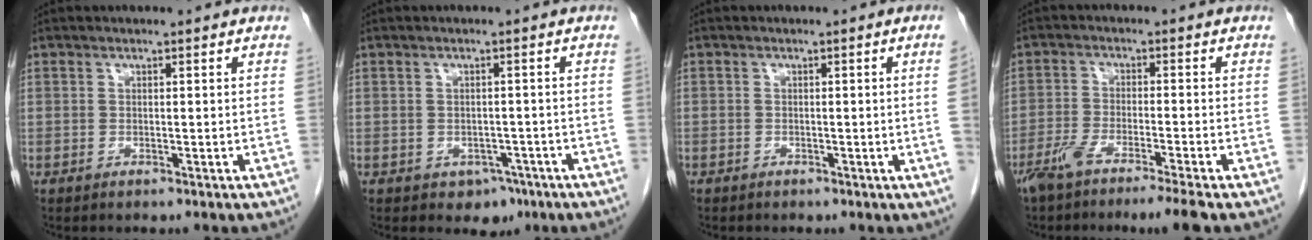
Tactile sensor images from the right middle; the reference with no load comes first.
{"total": 3.0, "force": [-1.6, 2.2, 1.2], "torque": [-0.008, 0.006, -0.013]}
{"total": 1.6, "force": [-0.3, -0.5, 1.4], "torque": [-0.018, -0.001, -0.007]}
{"total": 7.6, "force": [-5.7, -0.4, 5.1], "torque": [-0.085, -0.012, -0.099]}